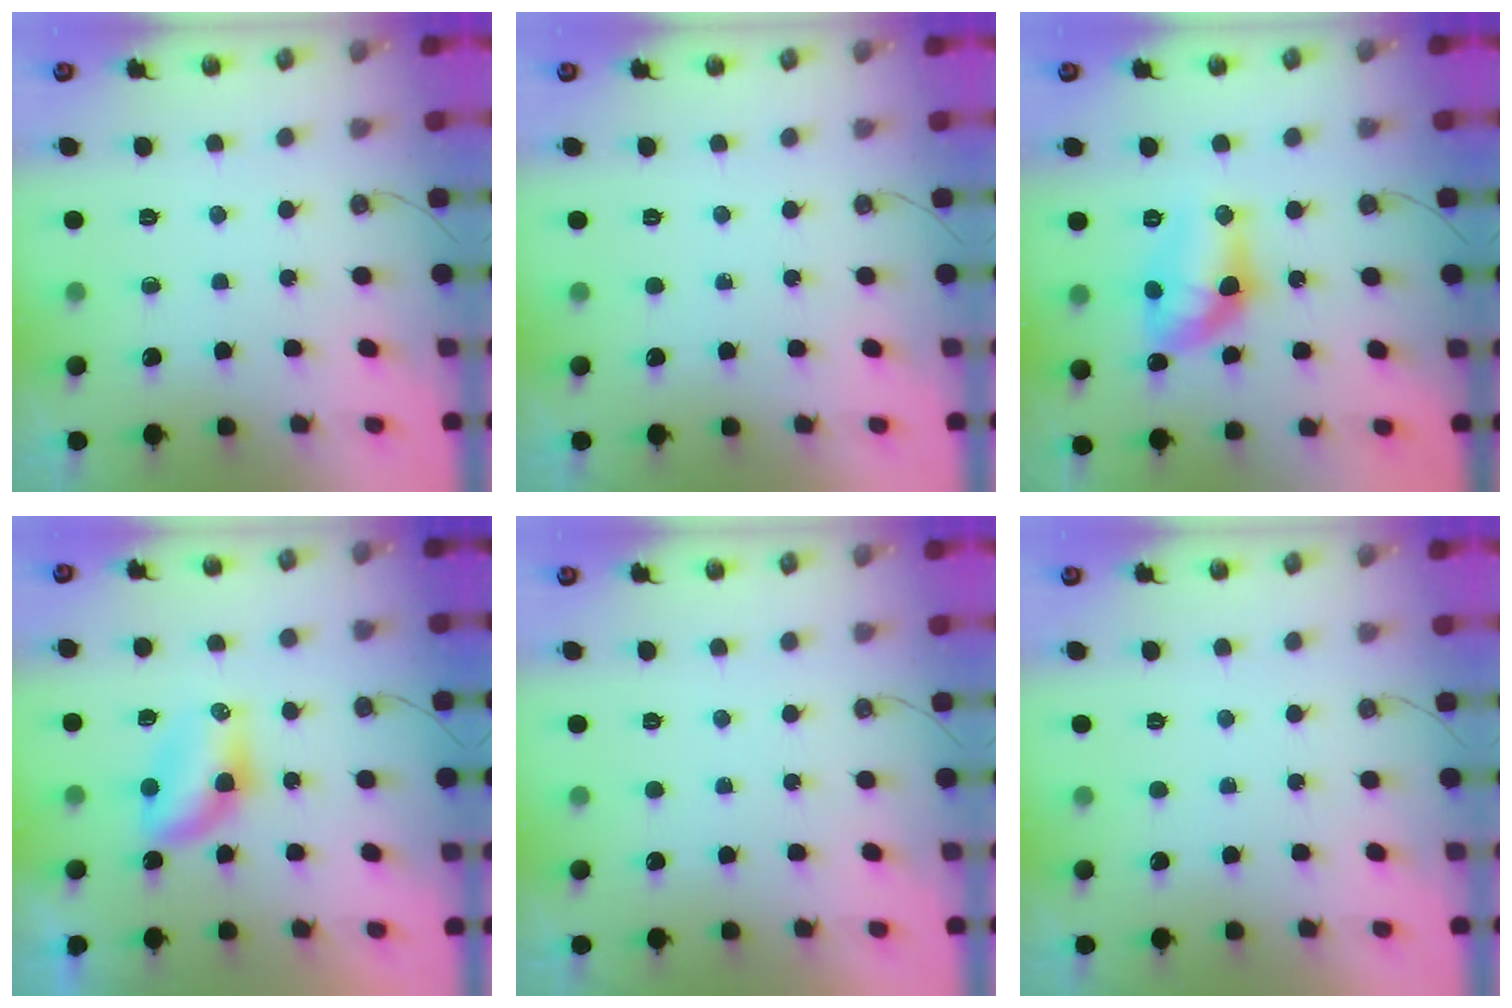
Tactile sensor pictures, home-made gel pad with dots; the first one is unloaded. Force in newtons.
{"total": 0.0}
{"total": 11.9, "press": 11.9, "slide": 0.6}
{"total": 6.5, "press": 6.5, "slide": 0.4}
{"total": 0.0}
{"total": 0.0}